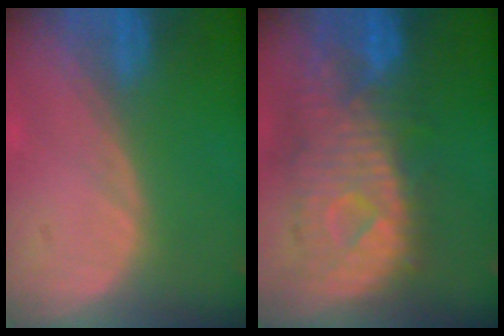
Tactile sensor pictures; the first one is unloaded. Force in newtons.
{"total": 10.8, "press": 9.7, "slide": 4.8}